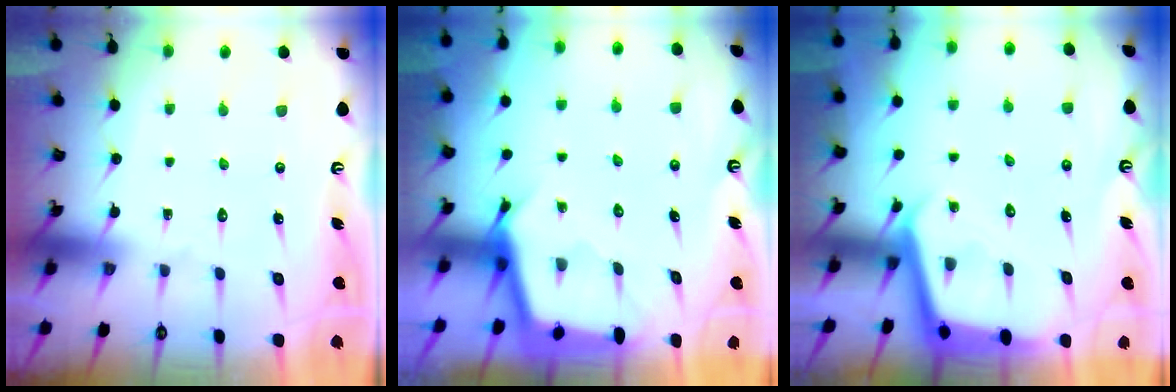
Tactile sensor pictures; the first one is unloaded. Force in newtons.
{"total": 2.8, "press": 2.8, "slide": 0.3}
{"total": 3.3, "press": 3.3, "slide": 0.2}